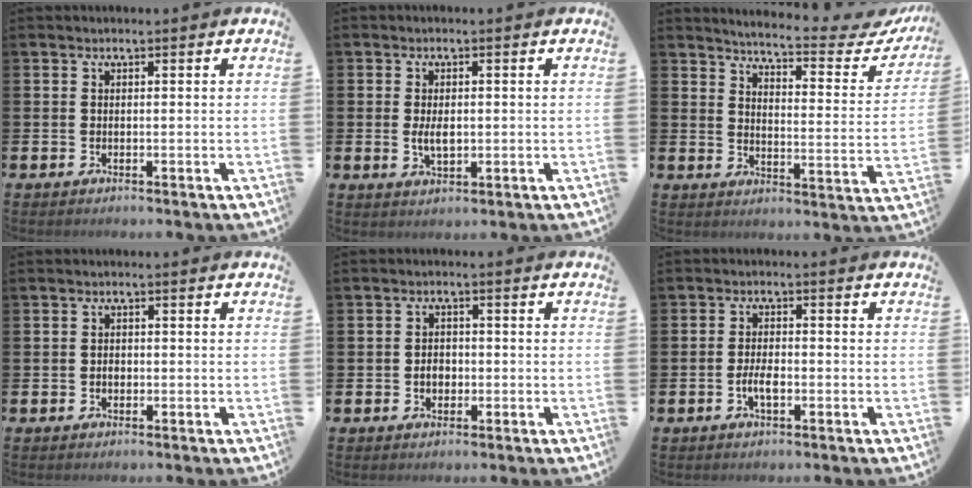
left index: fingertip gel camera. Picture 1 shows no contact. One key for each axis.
{"total": 3.1, "fx": 0.0, "fy": 1.7, "fz": 2.6, "tx": -0.043, "ty": 0.001, "tz": -0.002}
{"total": 5.1, "fx": 4.8, "fy": 0.5, "fz": 1.8, "tx": -0.045, "ty": -0.042, "tz": 0.073}
{"total": 1.2, "fx": -0.3, "fy": 0.8, "fz": 0.7, "tx": -0.012, "ty": 0.004, "tz": -0.008}
{"total": 2.3, "fx": -0.5, "fy": 1.8, "fz": 1.3, "tx": -0.009, "ty": -0.002, "tz": -0.016}
{"total": 2.8, "fx": -0.9, "fy": 1.2, "fz": 2.4, "tx": -0.043, "ty": 0.003, "tz": -0.017}